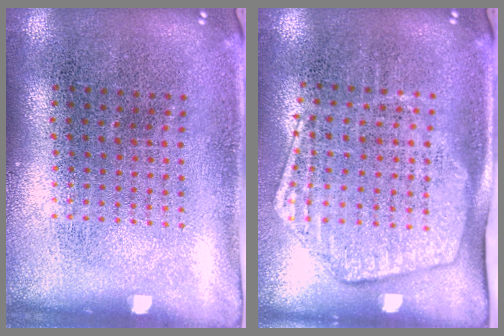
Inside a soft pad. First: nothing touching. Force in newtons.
{"total": 1.9, "press": 1.6, "slide": 1.1}